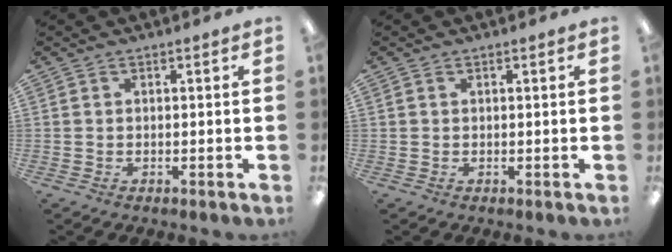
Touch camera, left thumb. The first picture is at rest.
{"total": 0.0}